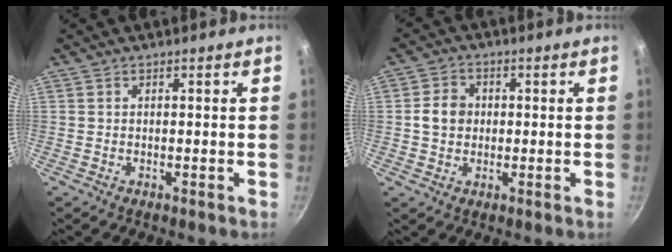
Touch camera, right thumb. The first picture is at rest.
{"total": 5.2, "force": [0.1, 4.5, 2.6], "torque": [-0.026, 0.010, -0.006]}